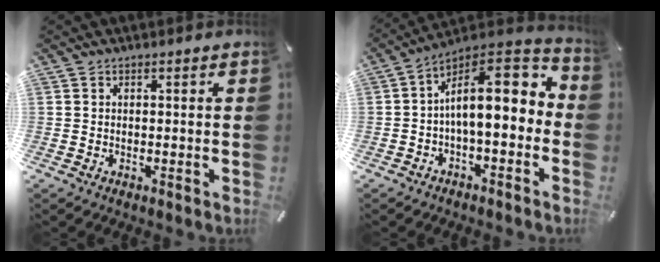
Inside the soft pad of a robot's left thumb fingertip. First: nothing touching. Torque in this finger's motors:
{"motor_torque": [2.16, 2.85, 1.87, 0.16, 0.56]}